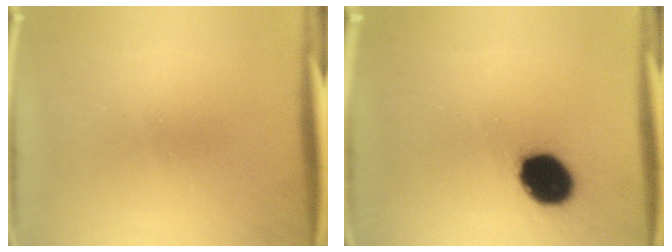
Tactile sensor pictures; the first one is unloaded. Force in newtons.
{"total": 12.3}